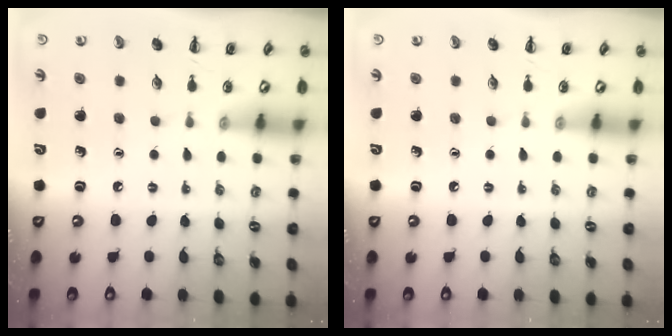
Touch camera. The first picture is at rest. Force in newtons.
{"total": 0.0}